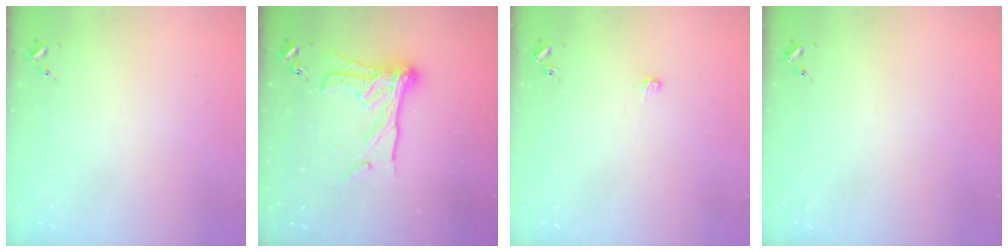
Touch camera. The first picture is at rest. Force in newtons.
{"total": 17.8, "press": 17.7, "slide": 1.8}
{"total": 4.4, "press": 4.3, "slide": 0.4}
{"total": 0.0}